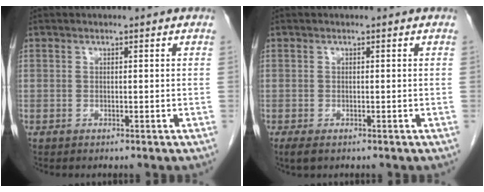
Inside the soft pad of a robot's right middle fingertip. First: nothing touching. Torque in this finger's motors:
{"motor_torque": [0.33, 0.10, 0.01, 0.01]}